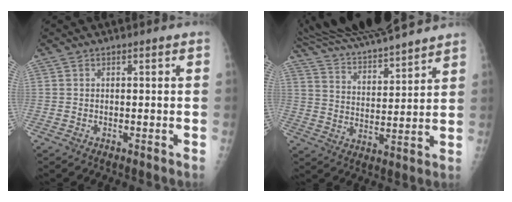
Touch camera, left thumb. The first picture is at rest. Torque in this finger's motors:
{"motor_torque": [1.90, -1.15, 1.35, -1.42, 0.23]}